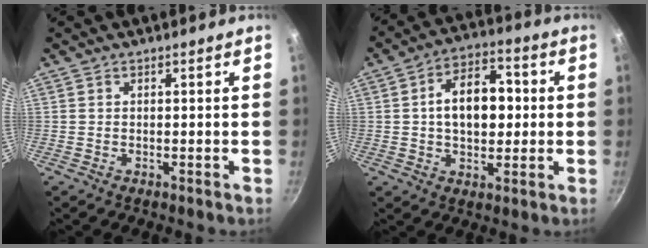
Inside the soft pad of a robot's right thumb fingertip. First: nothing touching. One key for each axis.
{"total": 12.4, "fx": 0.8, "fy": 8.1, "fz": 9.4, "tx": -0.112, "ty": 0.020, "tz": 0.004}